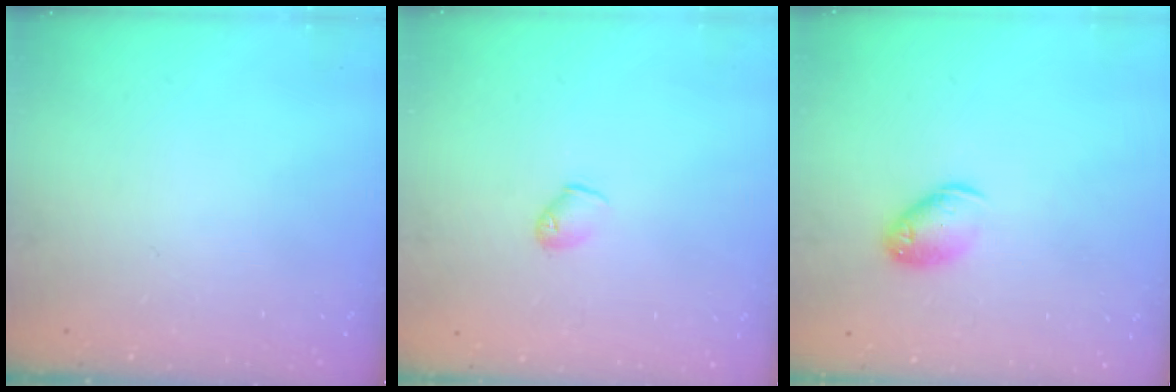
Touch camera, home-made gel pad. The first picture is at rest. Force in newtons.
{"total": 4.1, "press": 4.0, "slide": 0.8}
{"total": 9.2, "press": 9.1, "slide": 1.1}